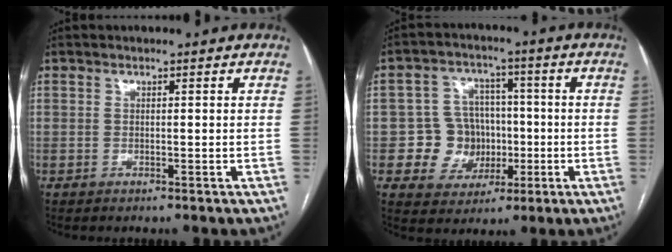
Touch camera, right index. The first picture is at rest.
{"total": 8.5, "force": [-1.2, 8.0, 2.4], "torque": [-0.036, 0.030, -0.010]}